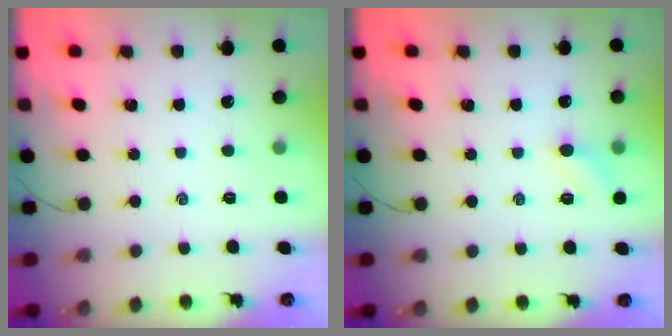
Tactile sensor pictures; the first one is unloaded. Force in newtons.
{"total": 5.7, "press": 5.4, "slide": 1.8}